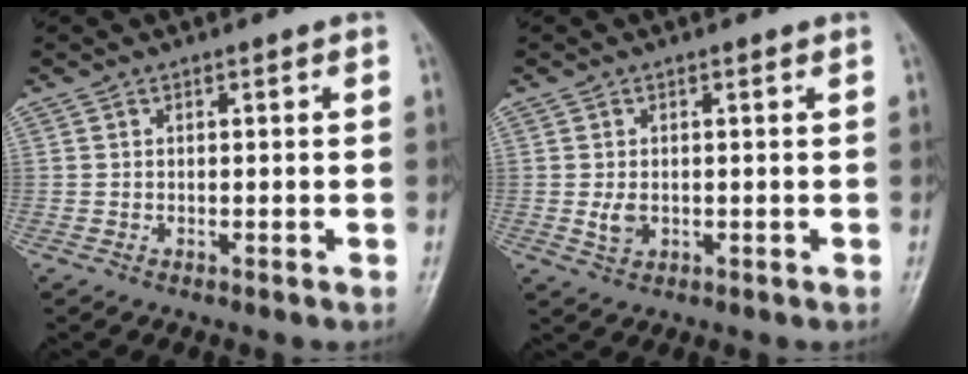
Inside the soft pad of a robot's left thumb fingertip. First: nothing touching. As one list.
[{"total": 2.4, "force": [0.0, 1.6, 1.8], "torque": [-0.029, -0.005, 0.006]}]